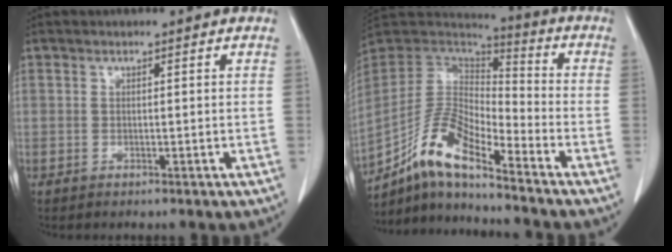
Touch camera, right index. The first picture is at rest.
{"total": 12.3, "force": [-8.8, 2.4, 8.3], "torque": [-0.173, 0.018, -0.167]}